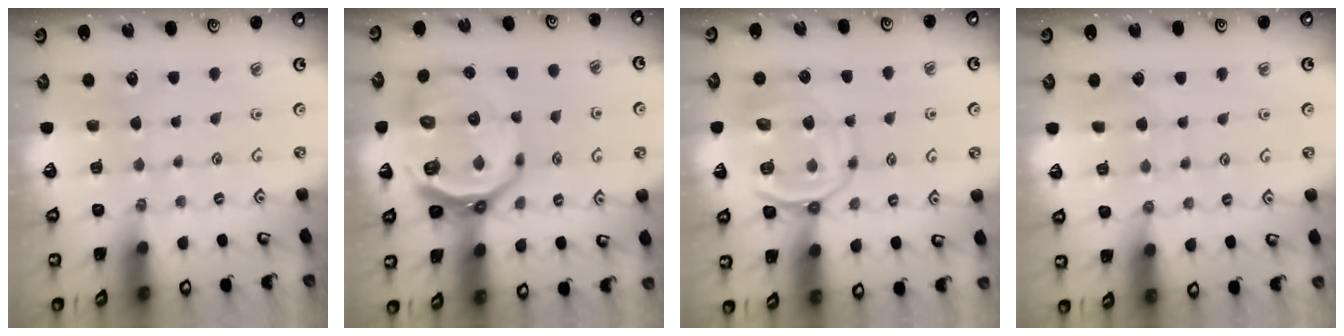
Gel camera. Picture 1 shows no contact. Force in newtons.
{"total": 17.3, "press": 16.8, "slide": 4.4}
{"total": 12.2, "press": 12.0, "slide": 1.6}
{"total": 6.3, "press": 6.3, "slide": 0.6}